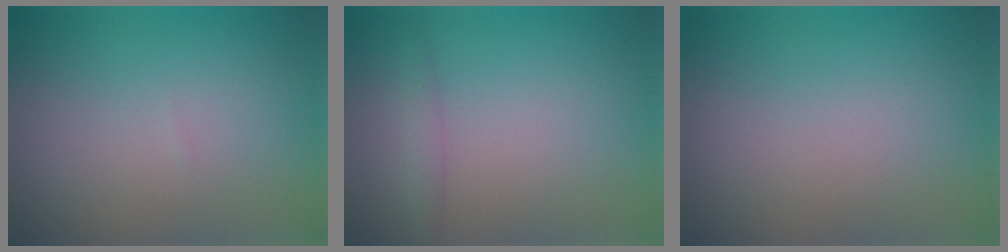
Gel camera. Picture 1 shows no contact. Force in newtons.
{"total": 1.1, "press": 1.1, "slide": 0.1}
{"total": 0.0}